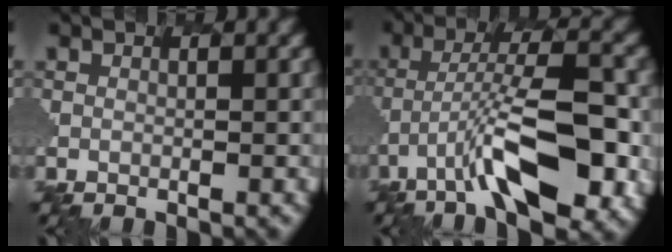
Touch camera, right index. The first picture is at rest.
{"total": 8.5, "force": [-4.3, 2.6, 6.8], "torque": [-0.126, 0.023, -0.078]}